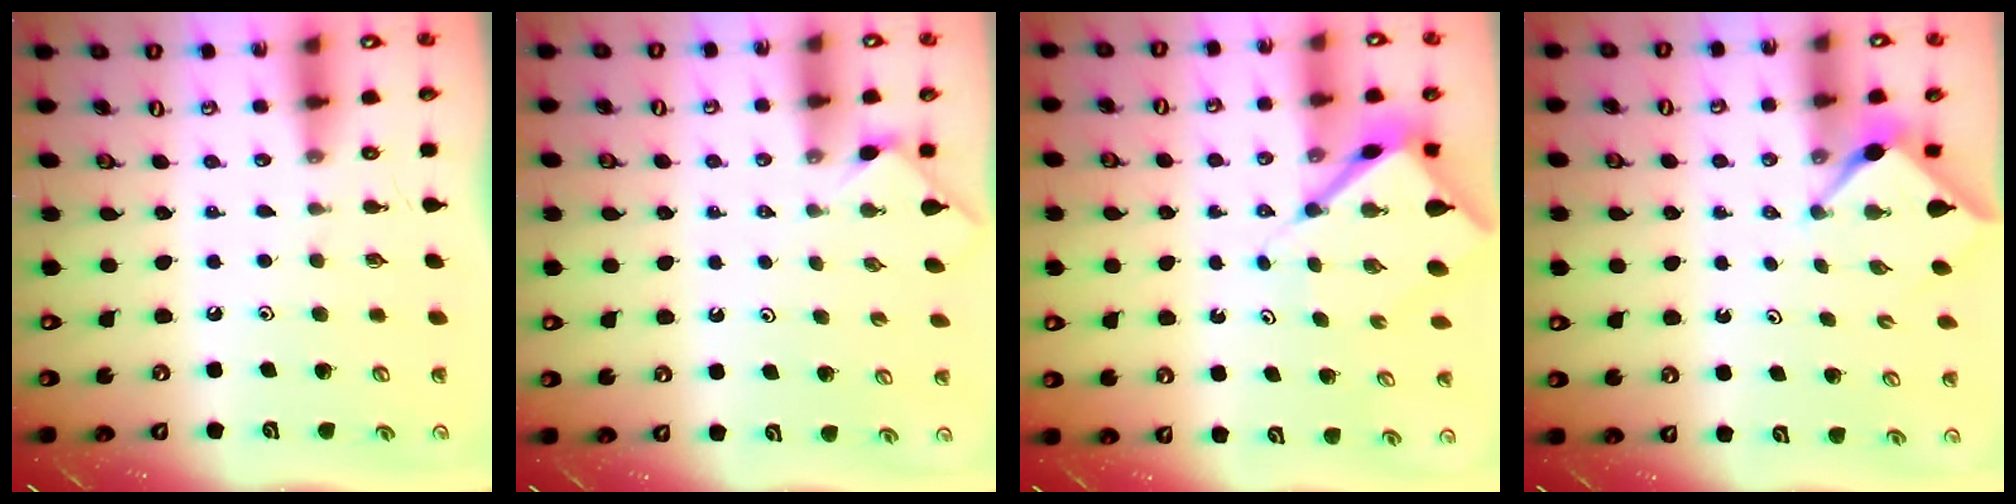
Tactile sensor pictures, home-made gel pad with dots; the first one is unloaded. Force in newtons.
{"total": 0.0}
{"total": 6.9, "press": 6.9, "slide": 0.5}
{"total": 3.0, "press": 3.0, "slide": 0.2}